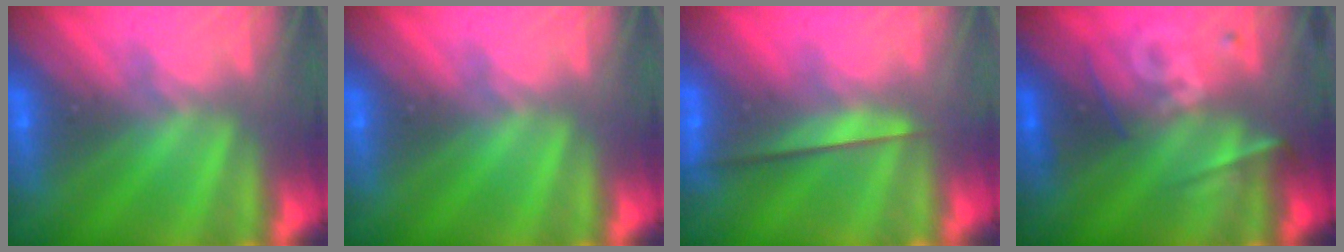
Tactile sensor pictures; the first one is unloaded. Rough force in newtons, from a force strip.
{"total": 0.0}
{"total": 2.2}
{"total": 2.3}